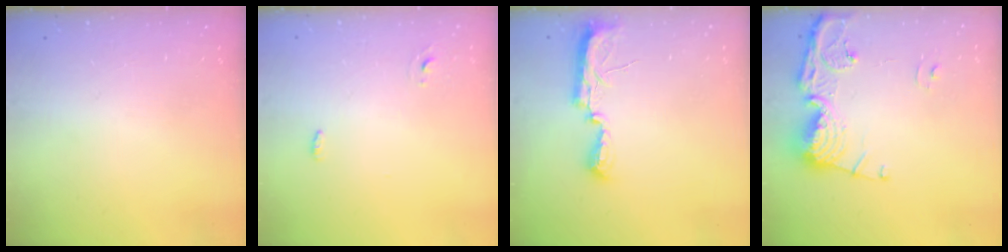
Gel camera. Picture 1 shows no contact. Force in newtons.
{"total": 3.0, "press": 2.8, "slide": 1.2}
{"total": 10.5, "press": 8.9, "slide": 5.5}
{"total": 14.8, "press": 14.7, "slide": 1.7}